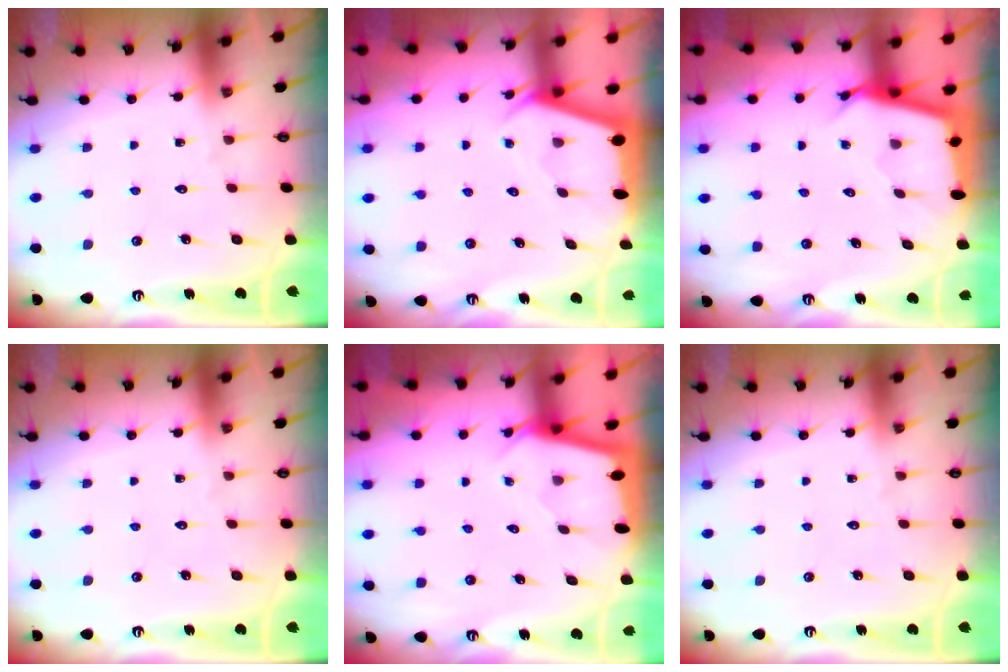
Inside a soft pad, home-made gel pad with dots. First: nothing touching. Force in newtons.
{"total": 2.4, "press": 2.4, "slide": 0.3}
{"total": 2.8, "press": 2.8, "slide": 0.3}
{"total": 0.0}
{"total": 2.3, "press": 2.3, "slide": 0.1}
{"total": 0.0}